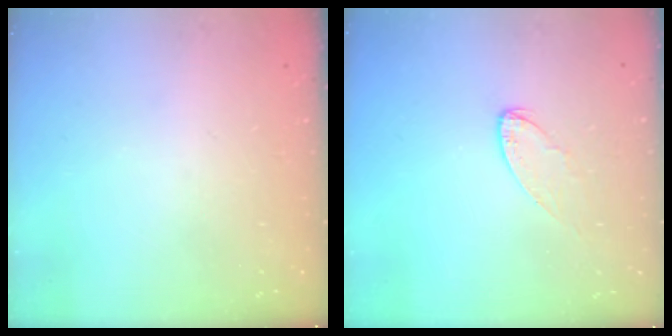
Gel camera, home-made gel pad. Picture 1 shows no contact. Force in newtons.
{"total": 5.7, "press": 5.7, "slide": 0.4}